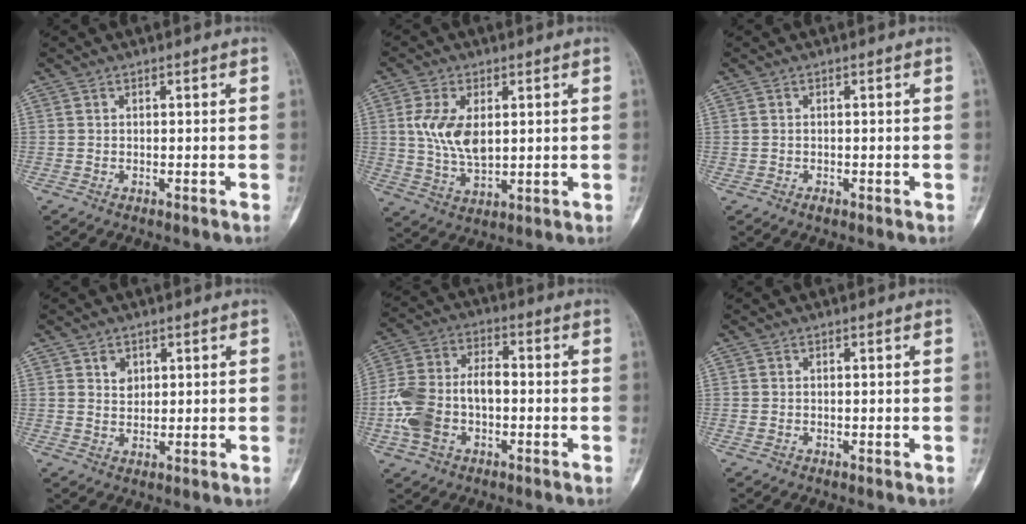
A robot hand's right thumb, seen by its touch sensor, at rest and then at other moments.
{"total": 9.4, "force": [1.8, 5.4, 7.5], "torque": [-0.141, -0.009, 0.043]}
{"total": 0.6, "force": [-0.4, 0.4, 0.0], "torque": [0.000, 0.002, -0.007]}
{"total": 2.9, "force": [1.5, 2.3, 1.1], "torque": [-0.001, -0.009, 0.028]}
{"total": 13.0, "force": [-2.4, 8.3, 9.7], "torque": [-0.200, 0.035, -0.050]}
{"total": 0.5, "force": [-0.2, 0.5, 0.1], "torque": [-0.003, 0.001, -0.001]}